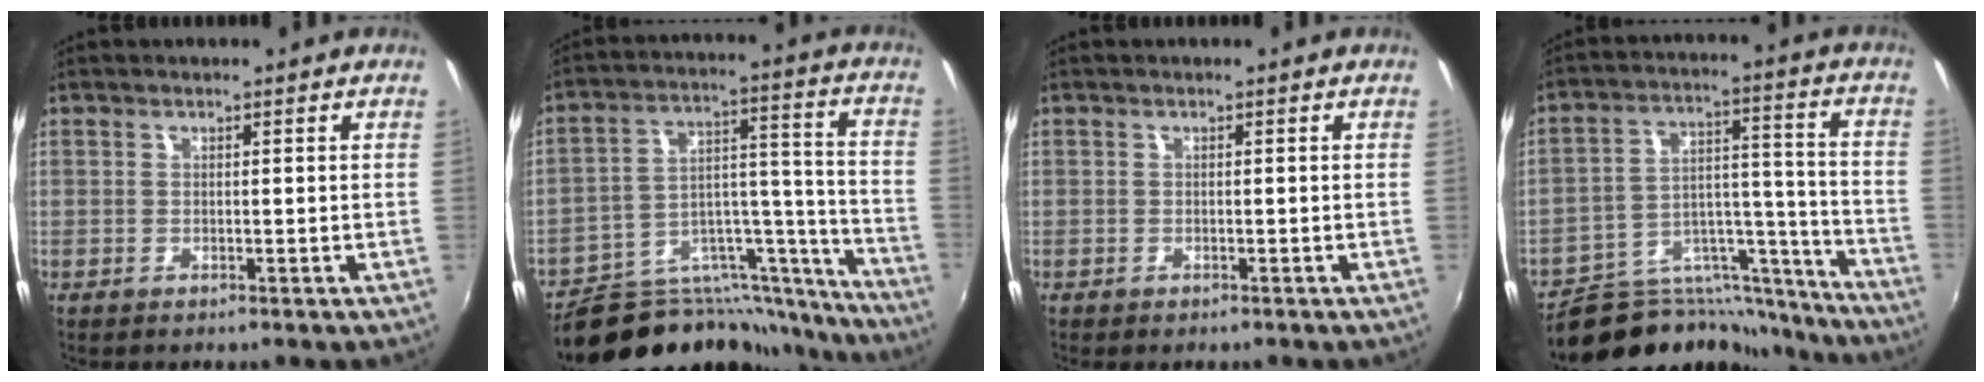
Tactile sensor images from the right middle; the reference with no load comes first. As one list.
[{"total": 23.2, "force": [-19.9, 8.9, 8.1], "torque": [-0.106, 0.056, -0.279]}, {"total": 0.8, "force": [-0.7, 0.5, 0.1], "torque": [-0.007, -0.003, -0.010]}, {"total": 18.3, "force": [-16.3, 7.2, 4.1], "torque": [-0.054, 0.060, -0.236]}]